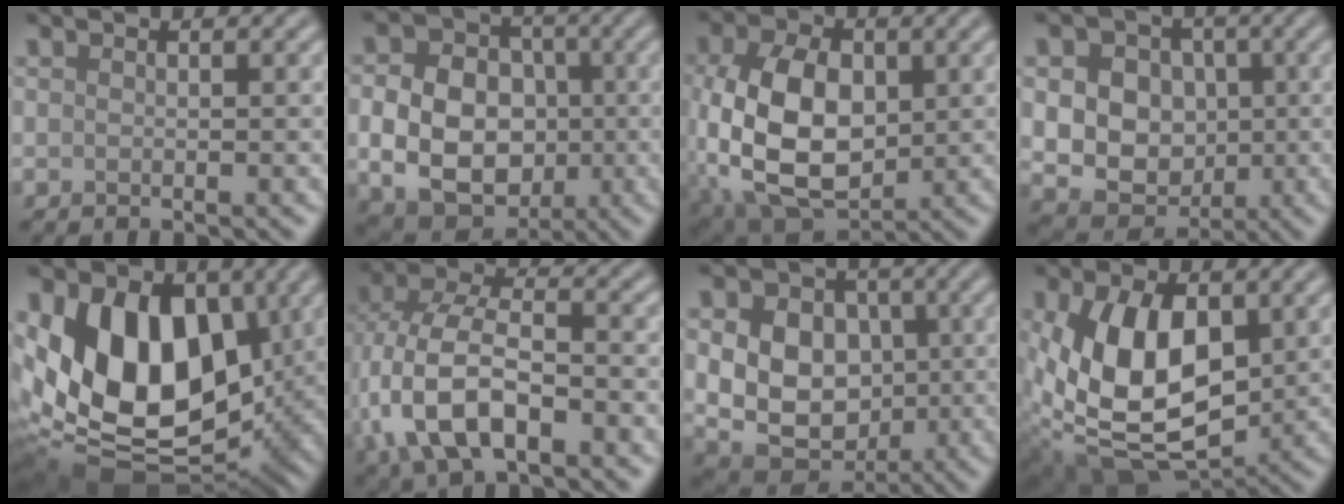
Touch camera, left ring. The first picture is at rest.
{"total": 10.1, "force": [-1.3, 8.0, 6.0], "torque": [-0.096, -0.014, -0.029]}
{"total": 11.2, "force": [-0.5, 7.3, 8.5], "torque": [-0.189, -0.007, -0.013]}
{"total": 11.6, "force": [1.6, 10.1, 5.5], "torque": [-0.097, 0.022, 0.019]}
{"total": 15.5, "force": [1.5, 10.0, 11.6], "torque": [-0.192, -0.017, 0.016]}
{"total": 9.9, "force": [-3.0, 5.4, 7.8], "torque": [-0.172, 0.001, -0.065]}
{"total": 11.9, "force": [1.0, 9.5, 7.1], "torque": [-0.114, 0.022, 0.007]}
{"total": 11.5, "force": [0.6, 6.9, 9.2], "torque": [-0.190, -0.010, 0.016]}